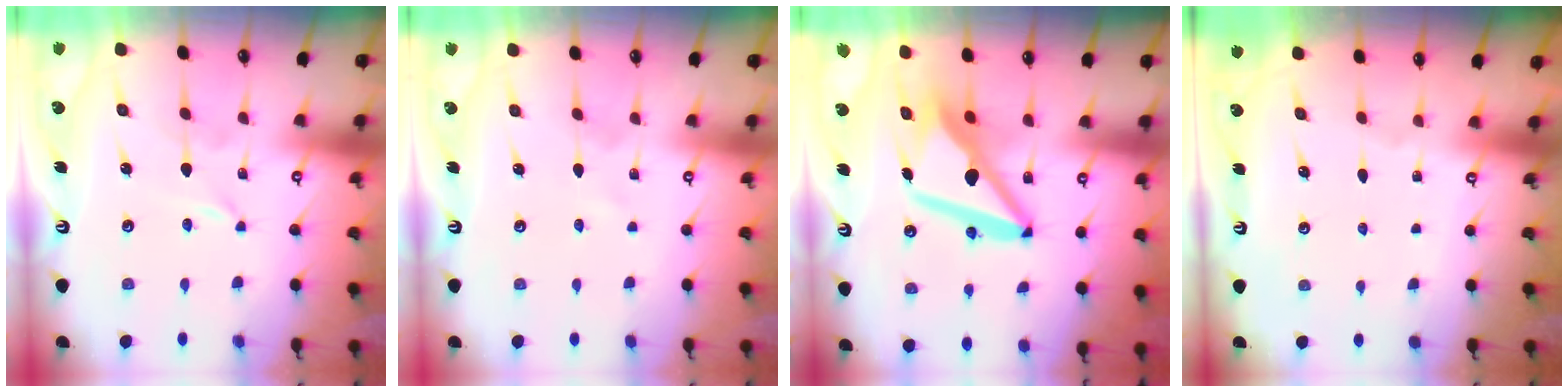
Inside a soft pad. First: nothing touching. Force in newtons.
{"total": 0.0}
{"total": 12.5, "press": 12.4, "slide": 1.5}
{"total": 0.0}